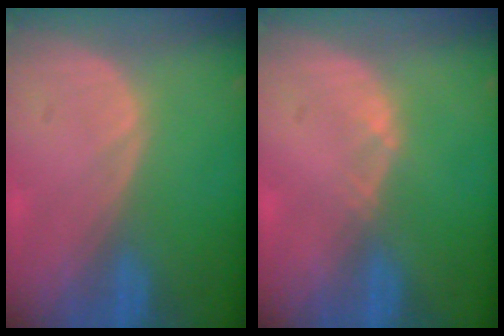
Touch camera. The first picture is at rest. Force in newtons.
{"total": 0.6, "press": 0.5, "slide": 0.2}